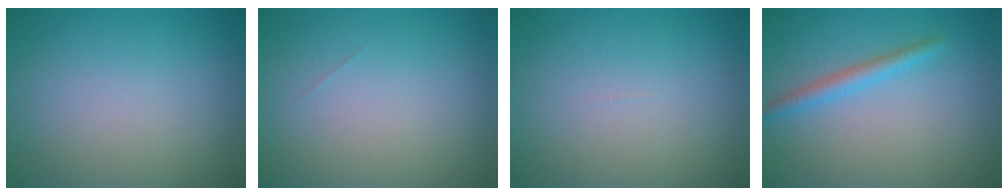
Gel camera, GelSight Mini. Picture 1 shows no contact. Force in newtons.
{"total": 0.0}
{"total": 0.0}
{"total": 2.0, "press": 2.0, "slide": 0.1}